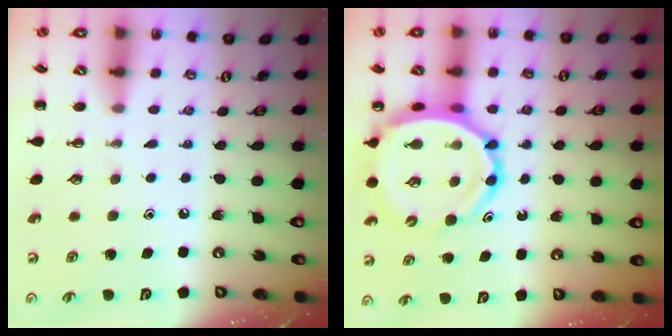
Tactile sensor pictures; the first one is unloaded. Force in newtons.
{"total": 11.9, "press": 11.4, "slide": 3.4}